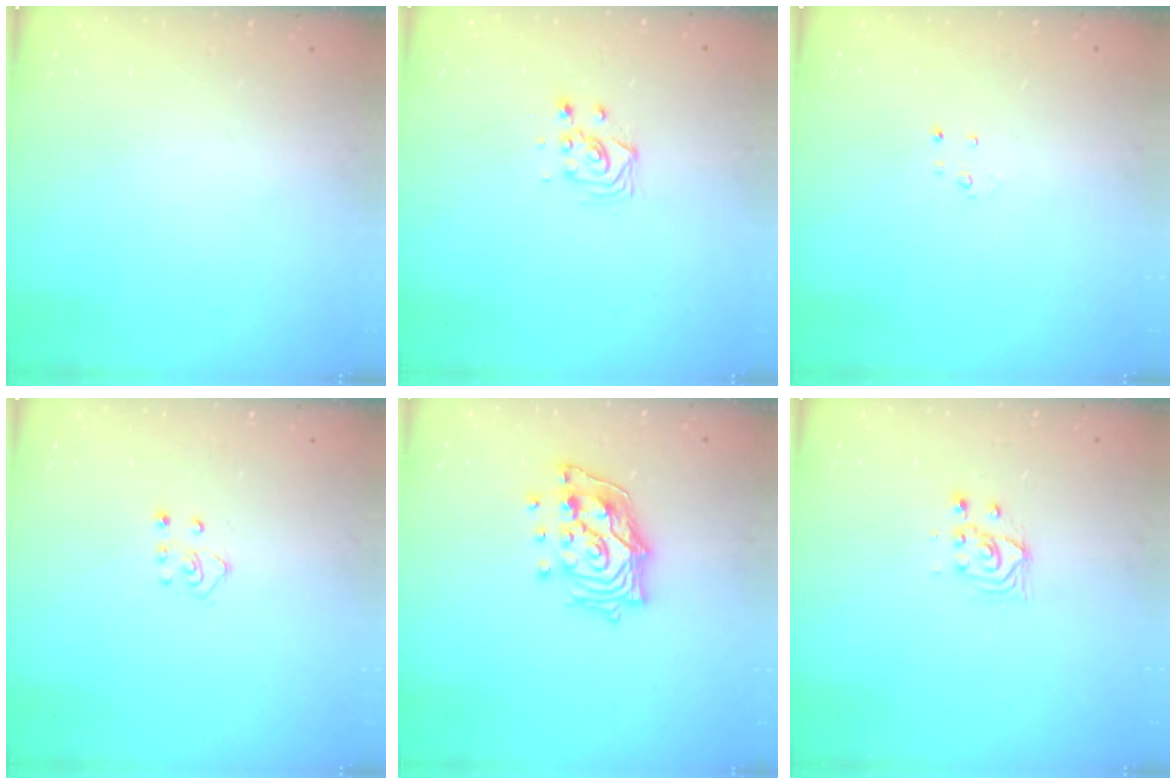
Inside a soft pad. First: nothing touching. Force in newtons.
{"total": 4.7, "press": 4.7, "slide": 0.3}
{"total": 2.6, "press": 2.6, "slide": 0.3}
{"total": 3.0, "press": 3.0, "slide": 0.3}
{"total": 14.3, "press": 14.2, "slide": 1.9}
{"total": 3.8, "press": 3.8, "slide": 0.4}